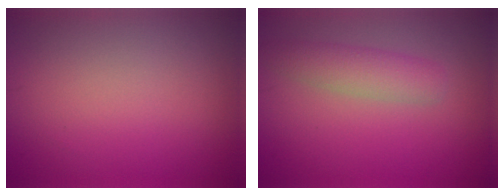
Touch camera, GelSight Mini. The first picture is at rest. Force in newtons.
{"total": 3.0, "press": 3.0, "slide": 0.1}